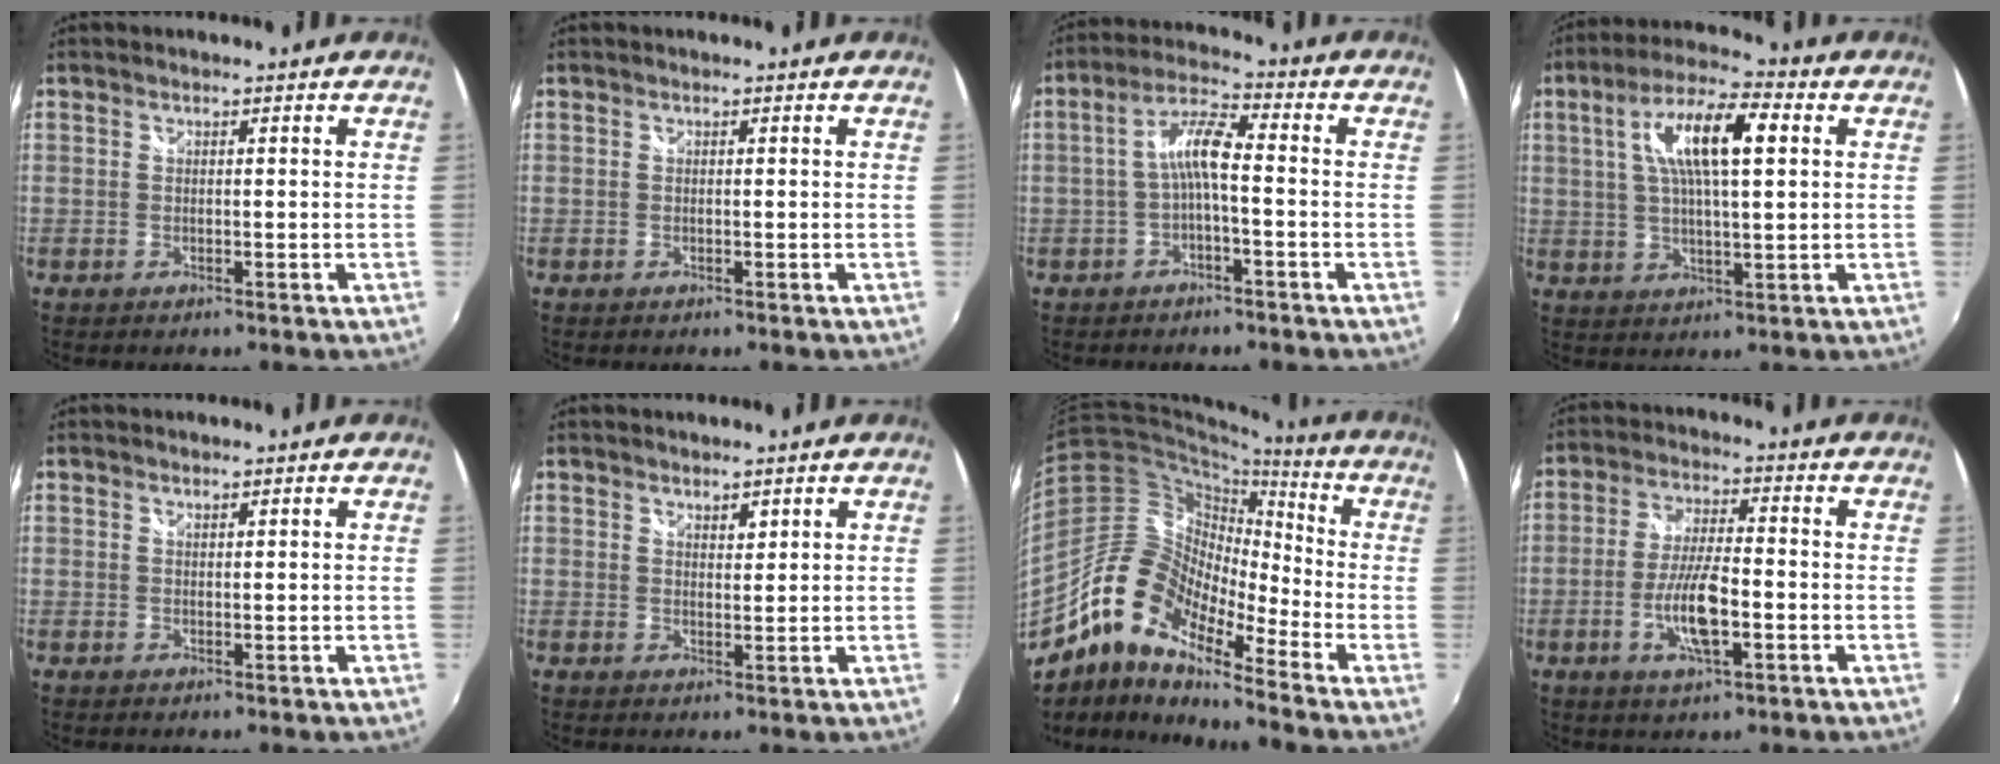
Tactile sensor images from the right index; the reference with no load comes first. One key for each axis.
{"total": 0.0}
{"total": 6.1, "fx": -1.4, "fy": 1.1, "fz": 5.8, "tx": -0.127, "ty": 0.017, "tz": -0.028}
{"total": 12.6, "fx": 3.5, "fy": 3.6, "fz": 11.6, "tx": -0.212, "ty": 0.020, "tz": 0.059}
{"total": 0.5, "fx": 0.5, "fy": 0.0, "fz": 0.0, "tx": 0.002, "ty": 0.000, "tz": 0.011}
{"total": 1.8, "fx": 1.5, "fy": 0.7, "fz": 0.5, "tx": -0.005, "ty": 0.000, "tz": 0.027}
{"total": 14.5, "fx": -9.8, "fy": 5.2, "fz": 9.3, "tx": -0.152, "ty": 0.012, "tz": -0.207}
{"total": 9.3, "fx": -2.9, "fy": 2.6, "fz": 8.4, "tx": -0.168, "ty": -0.004, "tz": -0.056}